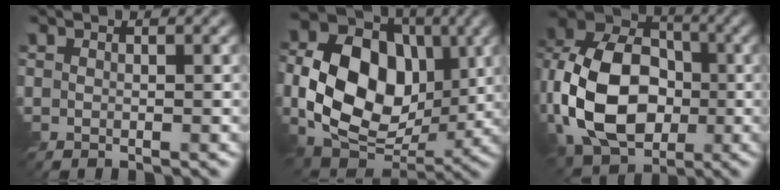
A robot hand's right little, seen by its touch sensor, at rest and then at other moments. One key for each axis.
{"total": 13.2, "fx": -0.6, "fy": 9.8, "fz": 8.9, "tx": -0.165, "ty": -0.010, "tz": -0.016}
{"total": 14.1, "fx": -3.4, "fy": 9.7, "fz": 9.7, "tx": -0.209, "ty": 0.009, "tz": -0.083}